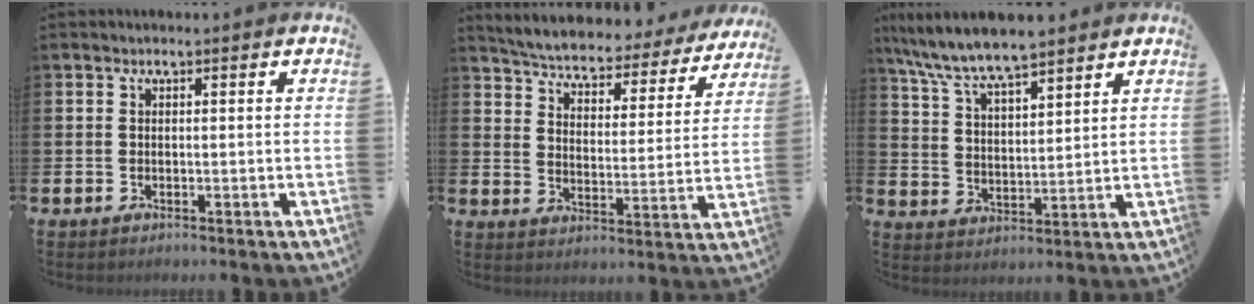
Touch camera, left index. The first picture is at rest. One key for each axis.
{"total": 4.9, "fx": 4.7, "fy": 0.9, "fz": 1.1, "tx": -0.049, "ty": -0.040, "tz": 0.074}
{"total": 7.7, "fx": 7.3, "fy": 0.9, "fz": 2.3, "tx": -0.079, "ty": -0.032, "tz": 0.133}